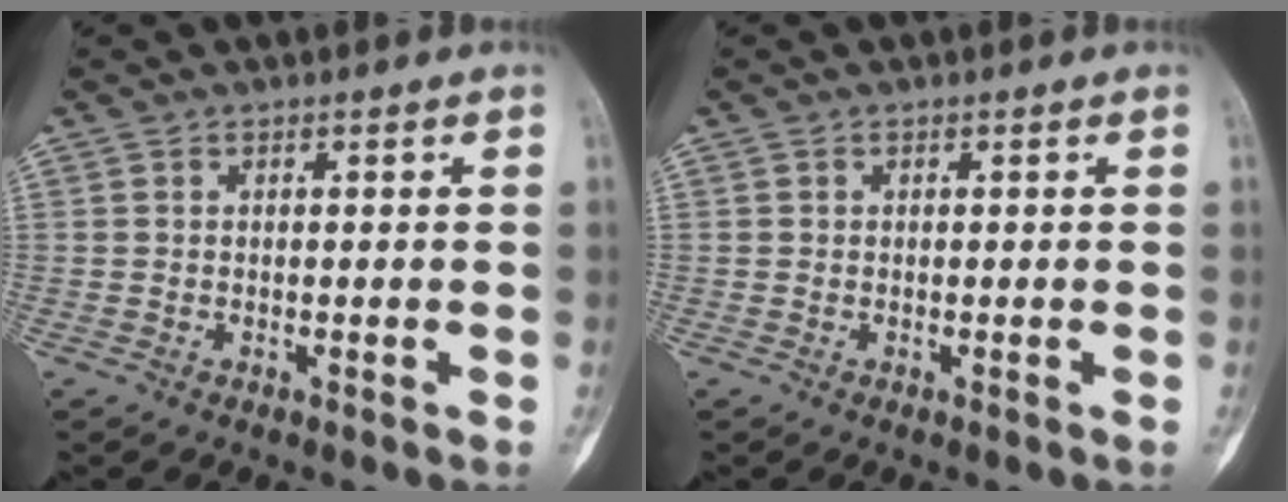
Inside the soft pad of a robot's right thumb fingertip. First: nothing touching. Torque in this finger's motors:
{"motor_torque": [-0.30, -0.38, 0.12, -0.06, -0.04]}